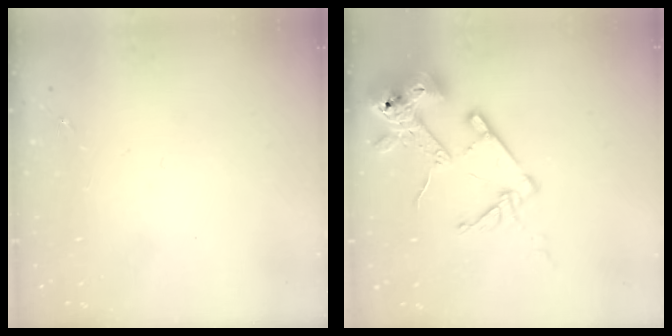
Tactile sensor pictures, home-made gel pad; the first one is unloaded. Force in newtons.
{"total": 17.2, "press": 17.1, "slide": 2.1}